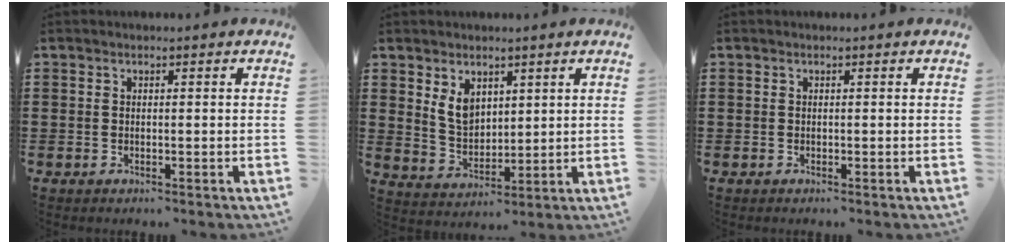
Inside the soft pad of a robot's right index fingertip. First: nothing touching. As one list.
[{"total": 5.2, "force": [2.6, 3.5, 2.8], "torque": [-0.067, 0.009, 0.049]}, {"total": 0.0}]